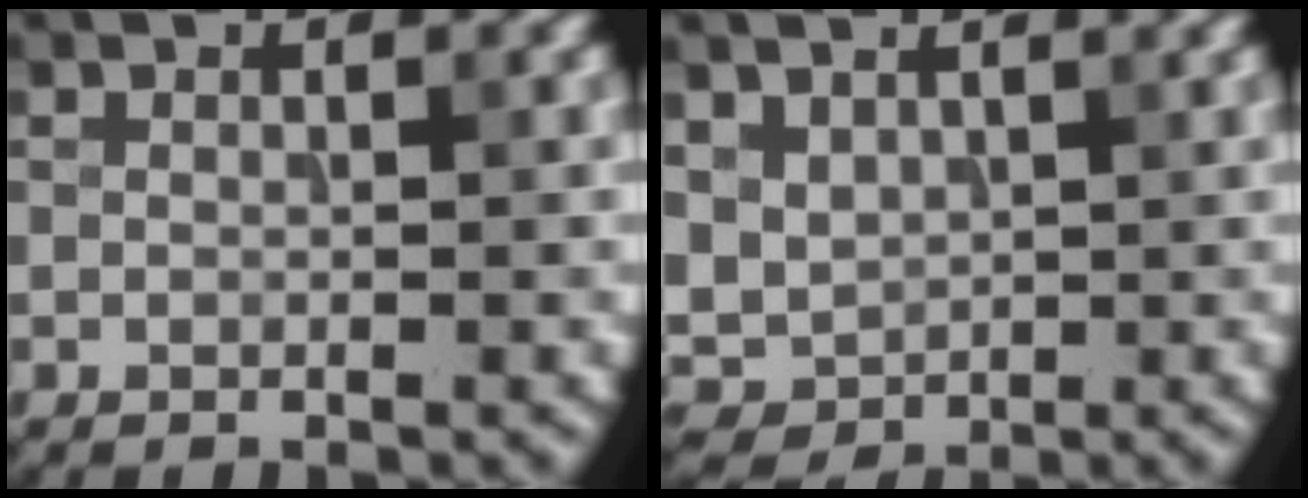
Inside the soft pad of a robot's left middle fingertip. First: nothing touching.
{"total": 4.4, "force": [1.8, 3.4, 2.1], "torque": [-0.059, 0.008, 0.040]}